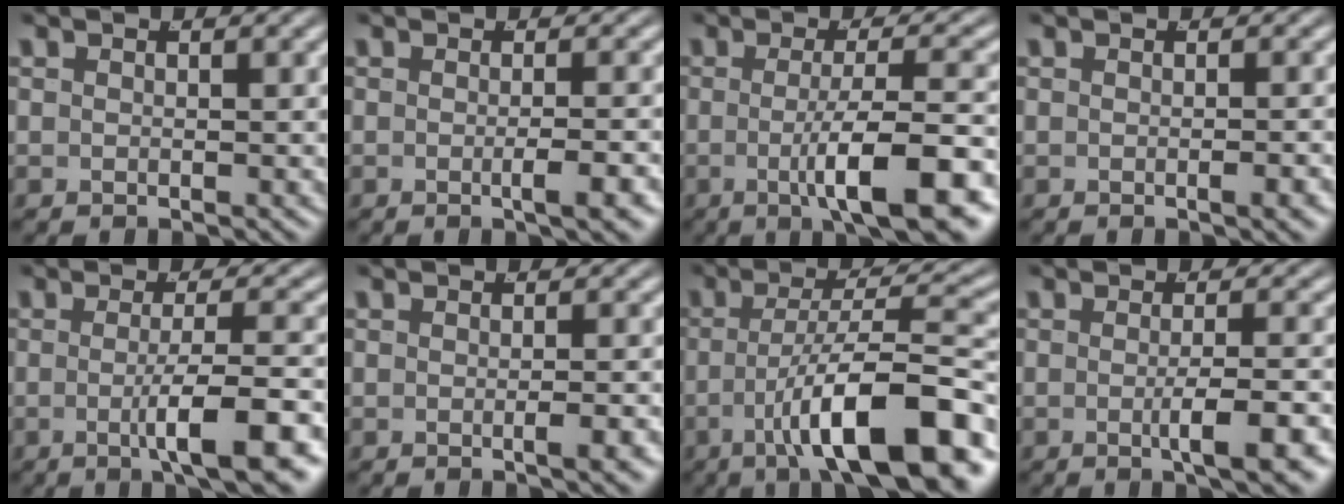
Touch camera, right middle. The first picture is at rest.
{"total": 2.1, "force": [-1.0, -0.4, 1.8], "torque": [-0.019, 0.006, -0.020]}
{"total": 7.3, "force": [-2.6, 1.0, 6.7], "torque": [-0.095, -0.009, -0.033]}
{"total": 0.9, "force": [-0.5, -0.3, 0.7], "torque": [-0.005, 0.008, -0.012]}
{"total": 5.9, "force": [-2.2, 0.3, 5.4], "torque": [-0.078, -0.007, -0.030]}
{"total": 1.5, "force": [-0.8, -0.4, 1.2], "torque": [-0.012, 0.007, -0.016]}
{"total": 10.4, "force": [-4.4, 2.2, 9.1], "torque": [-0.130, -0.007, -0.057]}
{"total": 3.8, "force": [-1.7, -0.1, 3.4], "torque": [-0.045, 0.000, -0.027]}